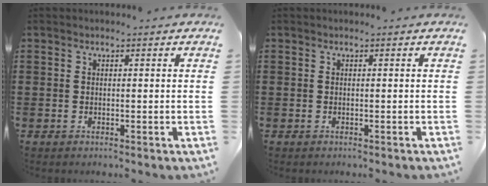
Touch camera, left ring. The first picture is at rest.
{"total": 0.0}